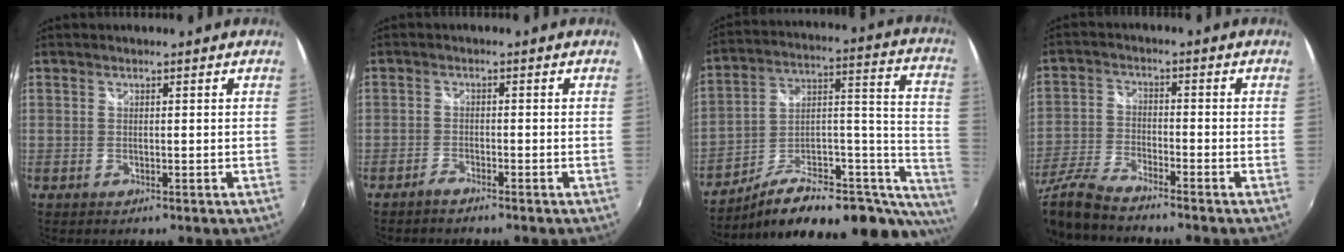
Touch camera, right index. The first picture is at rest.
{"total": 1.7, "force": [-1.7, 0.0, 0.4], "torque": [-0.020, -0.002, -0.035]}
{"total": 25.6, "force": [-15.6, 10.2, 17.5], "torque": [-0.216, 0.029, -0.232]}
{"total": 9.8, "force": [-8.5, 1.0, 4.8], "torque": [-0.117, -0.020, -0.172]}